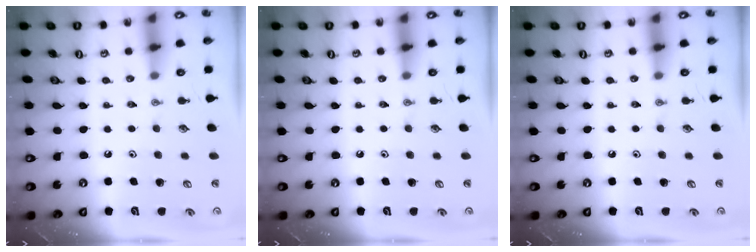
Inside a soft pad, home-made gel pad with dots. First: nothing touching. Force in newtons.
{"total": 0.0}
{"total": 0.0}